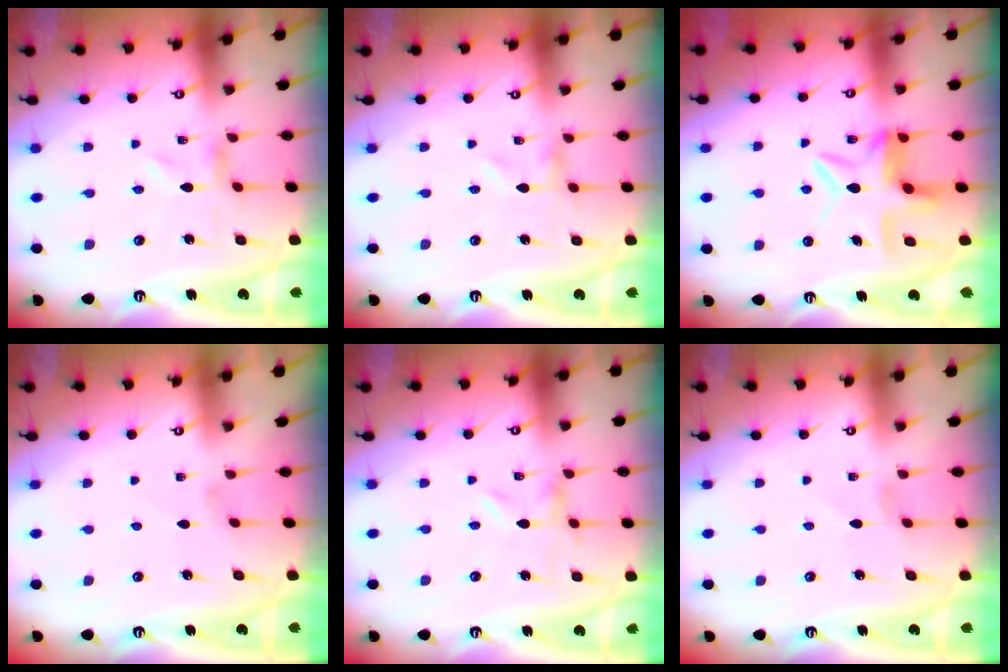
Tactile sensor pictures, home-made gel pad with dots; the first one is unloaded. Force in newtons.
{"total": 0.0}
{"total": 8.7, "press": 8.6, "slide": 0.8}
{"total": 0.0}
{"total": 0.0}
{"total": 0.7, "press": 0.6, "slide": 0.4}